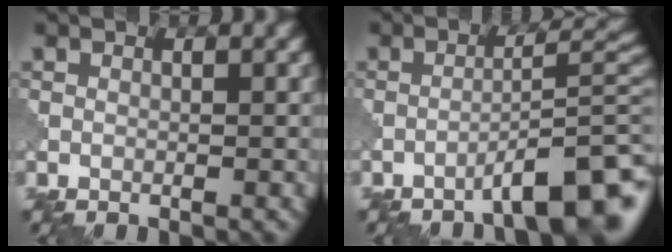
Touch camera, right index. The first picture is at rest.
{"total": 7.4, "force": [-4.9, 1.3, 5.3], "torque": [-0.066, 0.020, -0.077]}